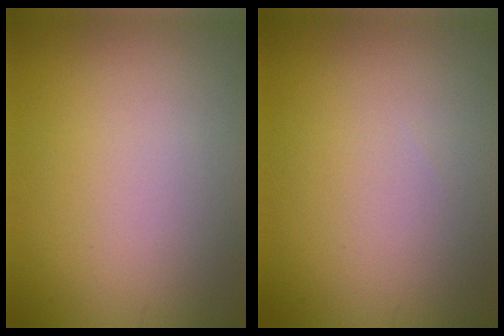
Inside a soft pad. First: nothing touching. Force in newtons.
{"total": 0.0}